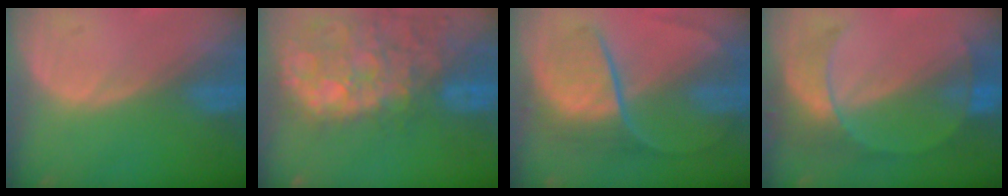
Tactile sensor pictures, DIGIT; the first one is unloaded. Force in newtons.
{"total": 14.0, "press": 11.6, "slide": 7.9}
{"total": 9.0, "press": 7.5, "slide": 5.0}
{"total": 7.6, "press": 6.7, "slide": 3.6}